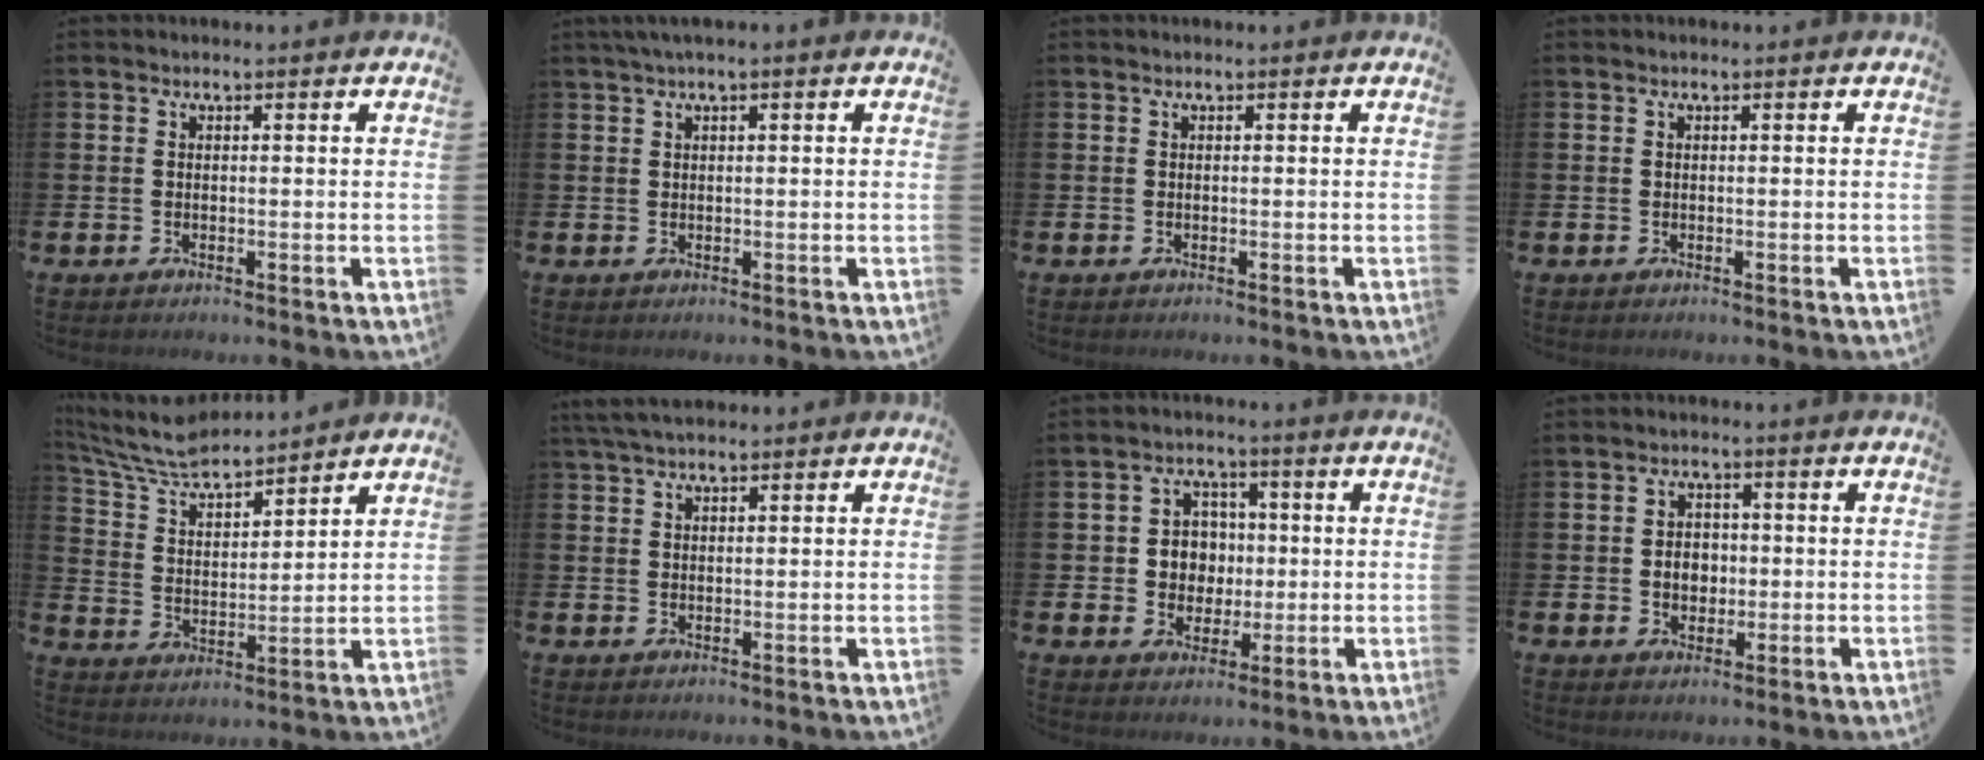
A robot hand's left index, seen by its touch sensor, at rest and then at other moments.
{"total": 1.3, "force": [0.8, 0.0, 1.1], "torque": [-0.029, 0.005, 0.015]}
{"total": 0.0}
{"total": 0.0}
{"total": 7.2, "force": [6.9, 1.1, 1.9], "torque": [-0.067, -0.048, 0.119]}
{"total": 3.5, "force": [2.9, 1.1, 1.6], "torque": [-0.031, -0.004, 0.053]}
{"total": 5.1, "force": [0.6, 4.8, 1.4], "torque": [-0.033, 0.013, 0.004]}
{"total": 3.2, "force": [-0.1, 2.7, 1.8], "torque": [-0.019, 0.002, -0.011]}